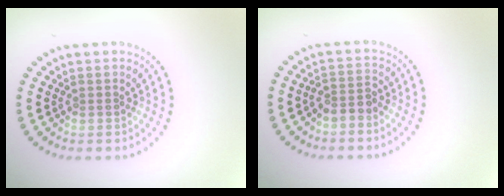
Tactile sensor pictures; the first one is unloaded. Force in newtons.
{"total": 1.9, "press": 1.6, "slide": 1.0}